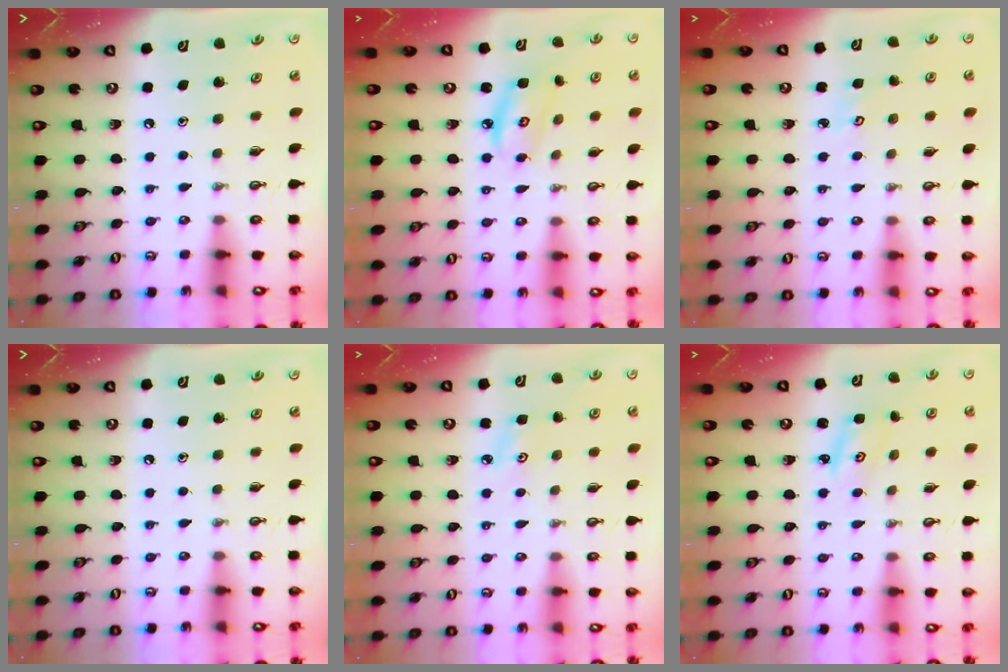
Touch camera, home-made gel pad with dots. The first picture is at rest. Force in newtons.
{"total": 6.0, "press": 6.0, "slide": 0.4}
{"total": 2.8, "press": 2.8, "slide": 0.3}
{"total": 0.0}
{"total": 4.0, "press": 3.9, "slide": 0.5}
{"total": 1.8, "press": 1.8, "slide": 0.1}